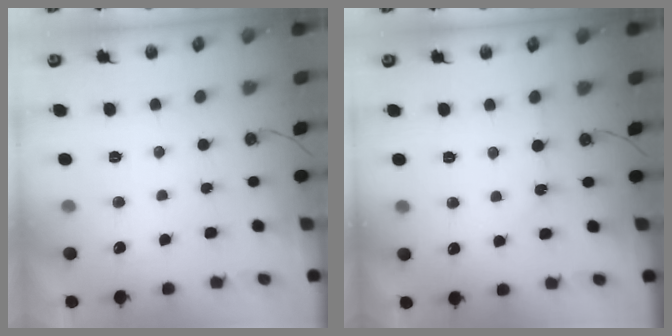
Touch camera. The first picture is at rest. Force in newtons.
{"total": 1.8, "press": 1.8, "slide": 0.4}